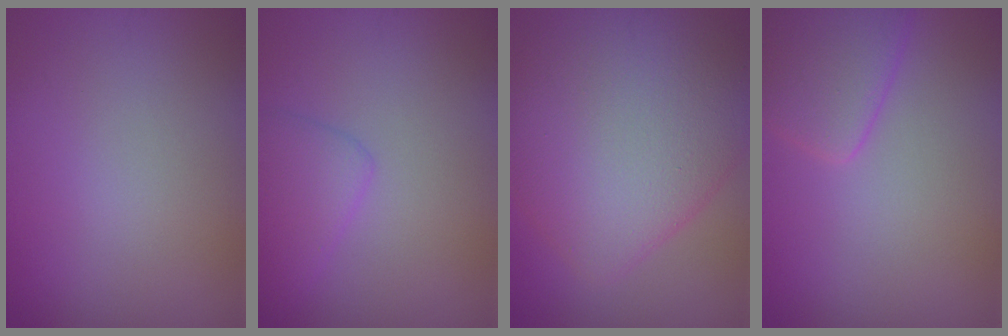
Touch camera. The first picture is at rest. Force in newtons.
{"total": 2.6, "press": 2.6, "slide": 0.1}
{"total": 10.7, "press": 10.7, "slide": 0.4}
{"total": 3.8, "press": 3.8, "slide": 0.3}